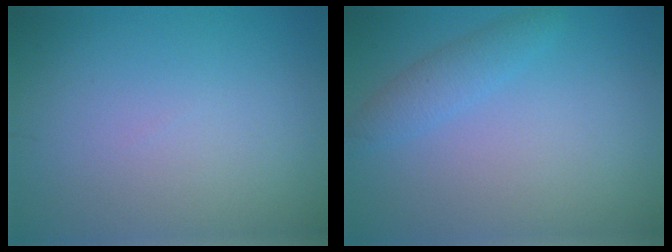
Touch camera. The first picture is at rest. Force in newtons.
{"total": 1.9, "press": 1.9, "slide": 0.1}